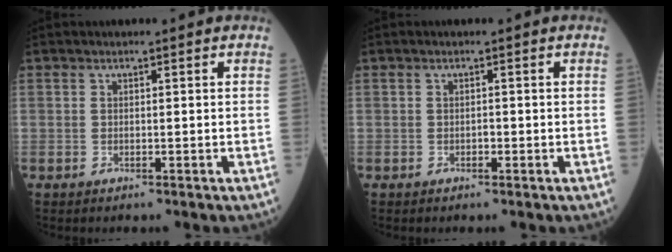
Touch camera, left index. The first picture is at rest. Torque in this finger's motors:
{"motor_torque": [0.01, -0.13, -0.02, 0.00]}